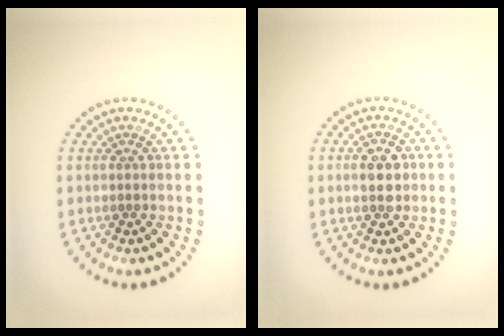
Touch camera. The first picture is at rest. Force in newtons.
{"total": 2.5, "press": 2.5, "slide": 0.2}